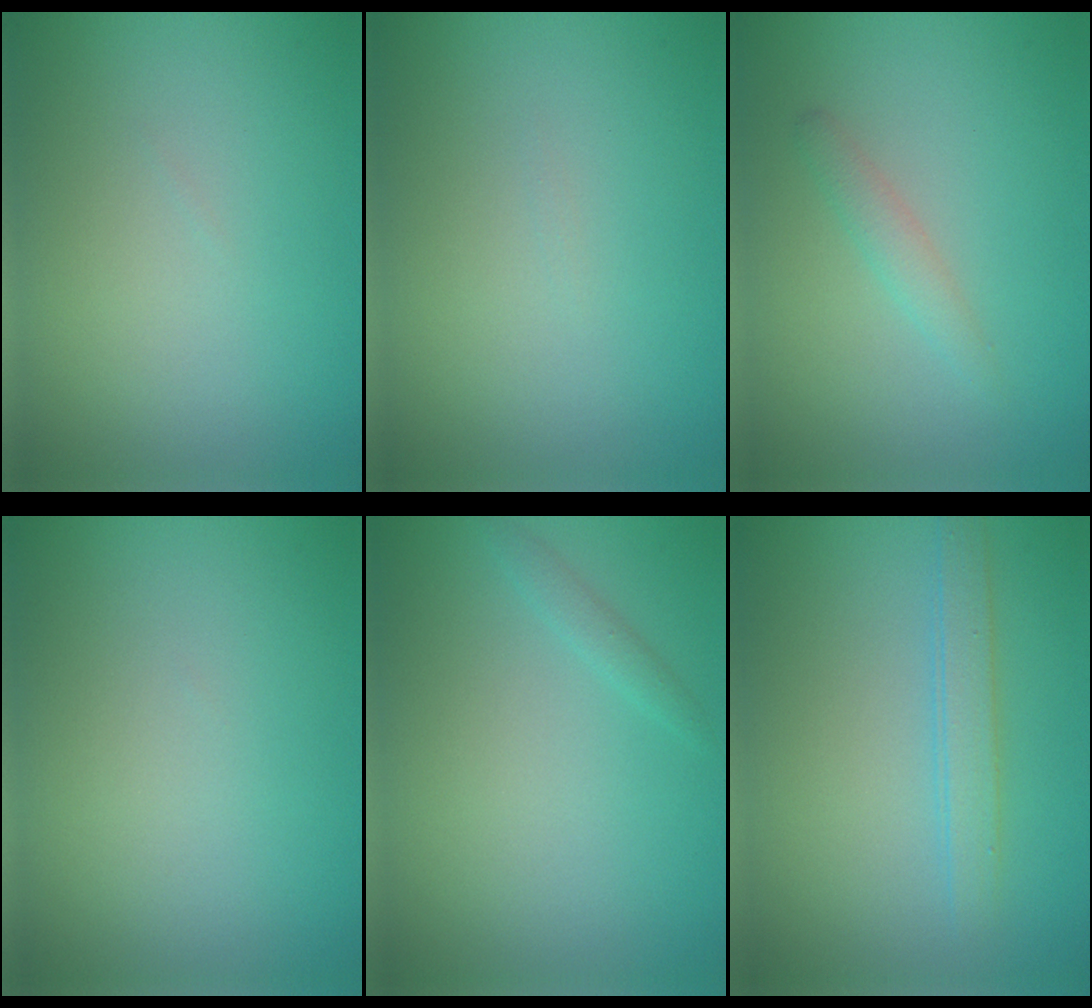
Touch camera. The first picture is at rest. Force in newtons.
{"total": 0.0}
{"total": 1.4, "press": 1.4, "slide": 0.1}
{"total": 0.0}
{"total": 0.9, "press": 0.9, "slide": 0.0}
{"total": 2.2, "press": 2.2, "slide": 0.1}